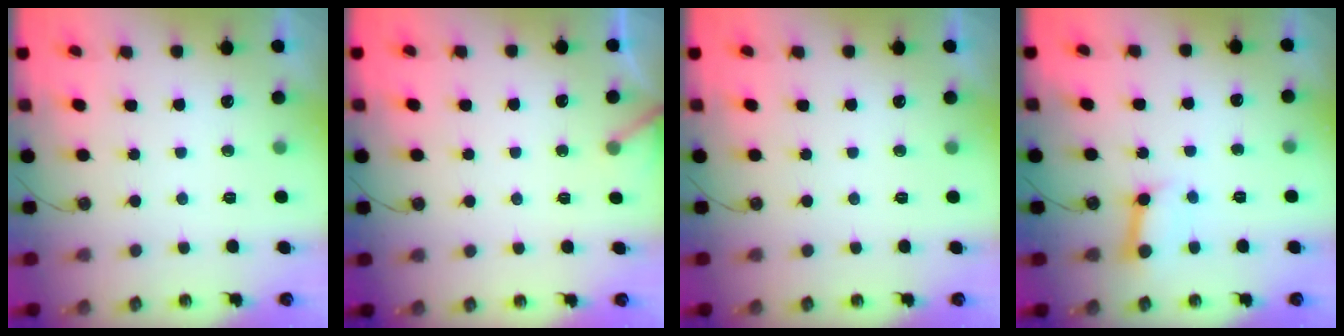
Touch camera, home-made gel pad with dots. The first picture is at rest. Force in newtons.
{"total": 2.8, "press": 2.8, "slide": 0.2}
{"total": 0.0}
{"total": 5.6, "press": 5.6, "slide": 0.8}